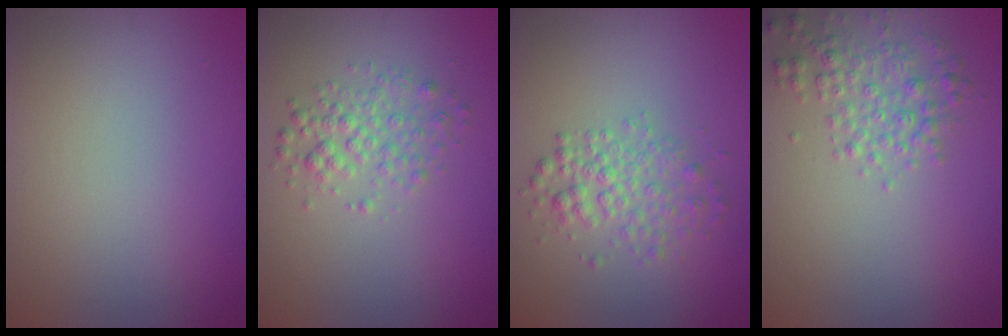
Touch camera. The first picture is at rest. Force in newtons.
{"total": 2.5, "press": 2.5, "slide": 0.1}
{"total": 2.8, "press": 2.8, "slide": 0.1}
{"total": 2.7, "press": 2.7, "slide": 0.1}